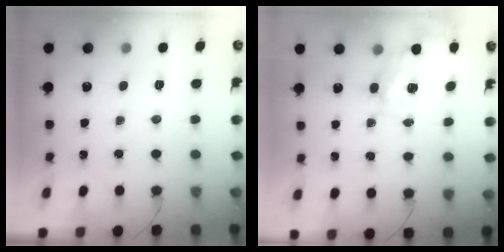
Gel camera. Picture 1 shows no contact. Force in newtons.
{"total": 3.8, "press": 3.7, "slide": 0.9}